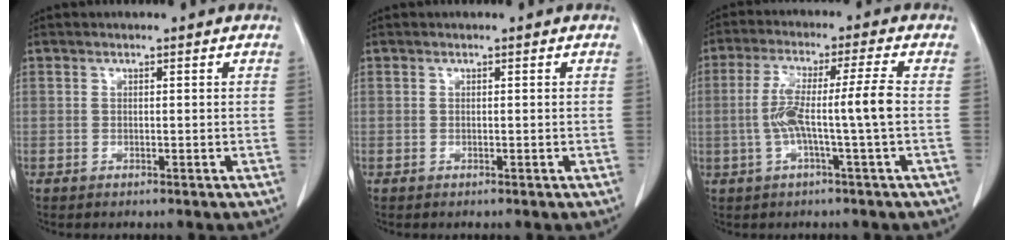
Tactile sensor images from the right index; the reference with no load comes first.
{"total": 0.0}
{"total": 8.4, "force": [-1.1, -0.9, 8.3], "torque": [-0.161, 0.017, -0.019]}